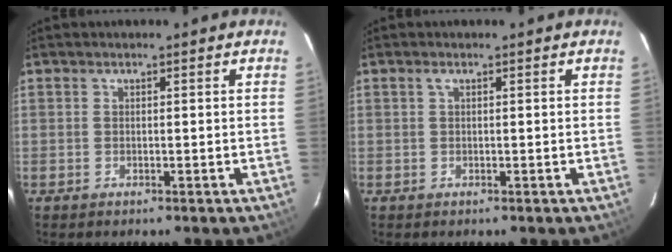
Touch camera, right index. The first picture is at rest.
{"total": 0.6, "force": [0.2, 0.0, 0.5], "torque": [-0.011, 0.004, 0.003]}